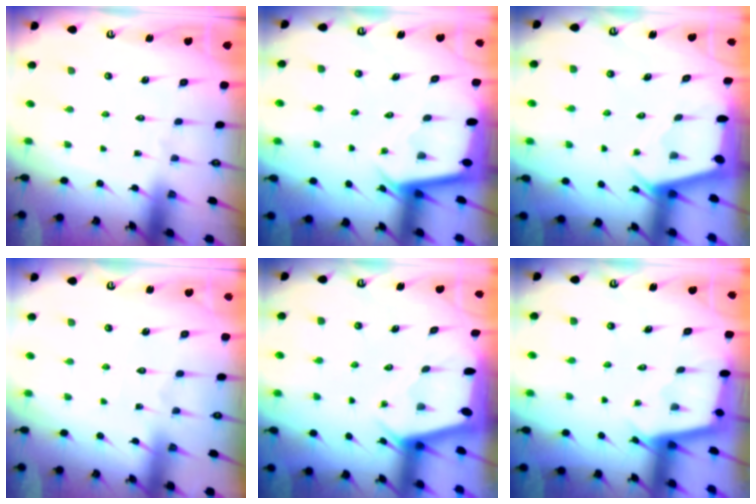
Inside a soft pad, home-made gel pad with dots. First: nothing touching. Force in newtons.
{"total": 2.3, "press": 2.3, "slide": 0.1}
{"total": 2.4, "press": 2.4, "slide": 0.3}
{"total": 3.4, "press": 3.4, "slide": 0.5}
{"total": 2.0, "press": 2.0, "slide": 0.2}
{"total": 2.2, "press": 2.2, "slide": 0.1}